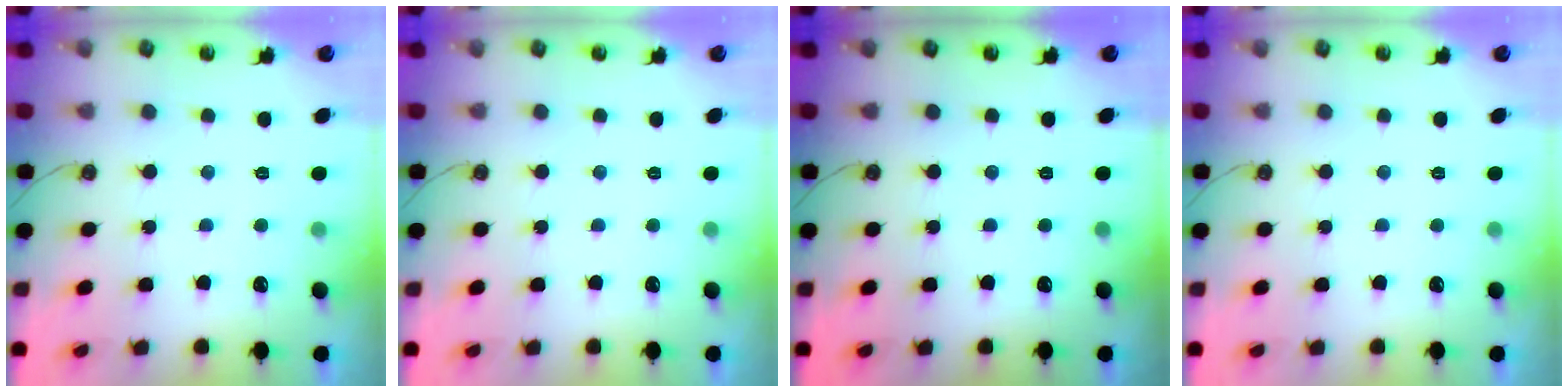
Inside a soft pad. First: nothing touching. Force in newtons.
{"total": 0.0}
{"total": 0.0}
{"total": 0.0}